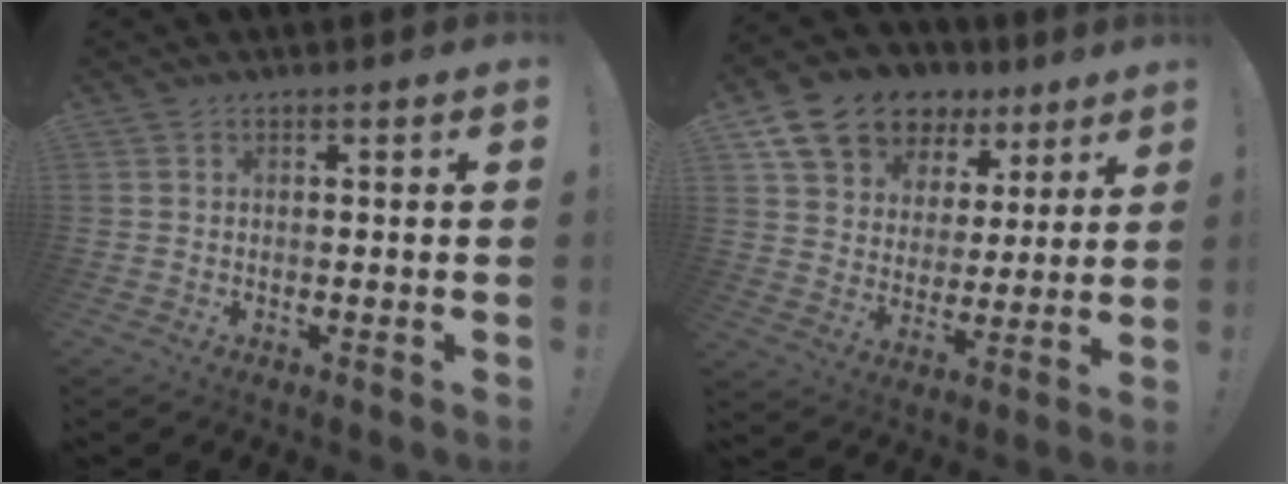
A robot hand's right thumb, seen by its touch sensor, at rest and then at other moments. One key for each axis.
{"total": 14.1, "fx": 9.1, "fy": 9.4, "fz": 5.4, "tx": -0.096, "ty": -0.054, "tz": 0.173}